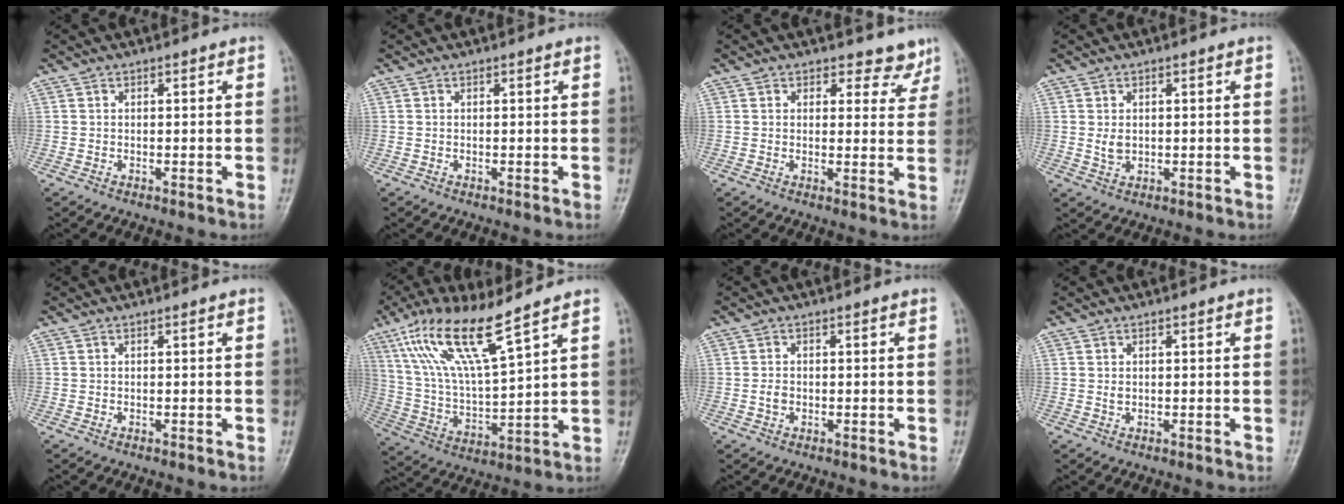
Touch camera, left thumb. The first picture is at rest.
{"total": 0.0}
{"total": 5.5, "force": [4.5, 3.2, 0.1], "torque": [0.037, -0.029, 0.040]}
{"total": 2.6, "force": [0.3, 2.0, 1.6], "torque": [-0.021, -0.005, 0.012]}
{"total": 0.0}
{"total": 16.0, "force": [10.0, 3.2, 12.1], "torque": [-0.236, -0.040, 0.207]}
{"total": 1.8, "force": [-0.3, 1.4, 1.1], "torque": [-0.016, 0.003, -0.007]}
{"total": 1.0, "force": [0.2, 0.8, 0.6], "torque": [-0.006, 0.000, 0.005]}